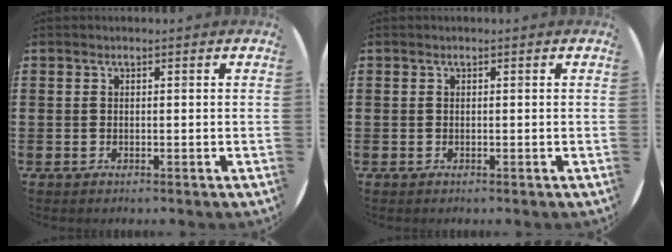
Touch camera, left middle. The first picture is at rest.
{"total": 0.0}